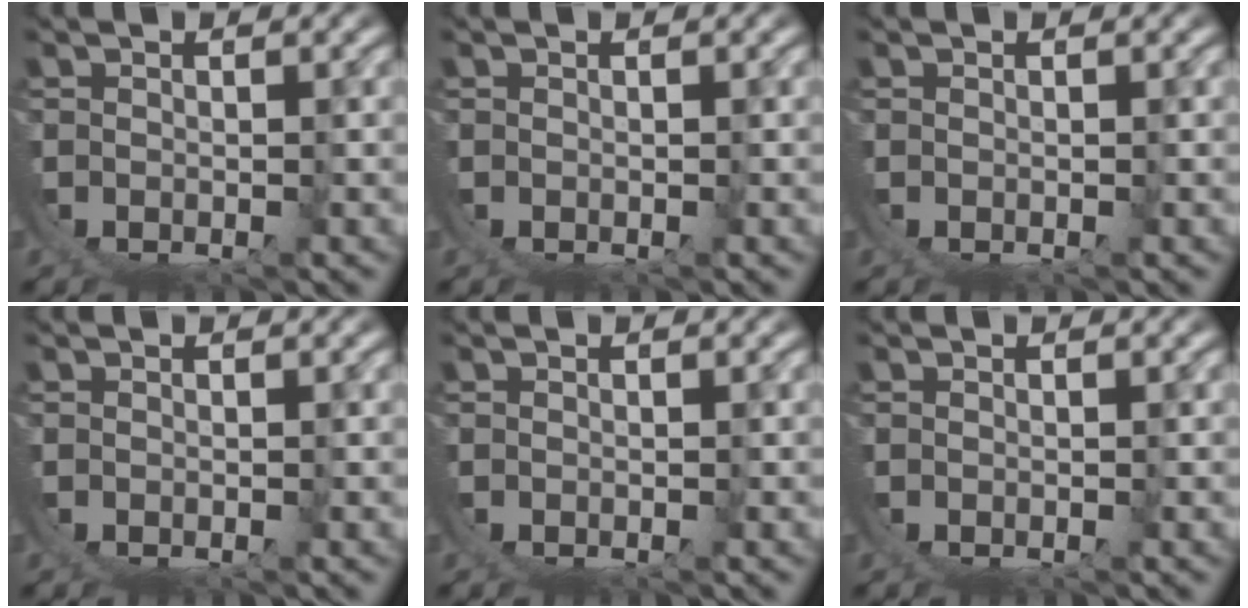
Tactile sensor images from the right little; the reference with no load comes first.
{"total": 0.0}
{"total": 0.0}
{"total": 0.0}
{"total": 0.0}
{"total": 0.0}